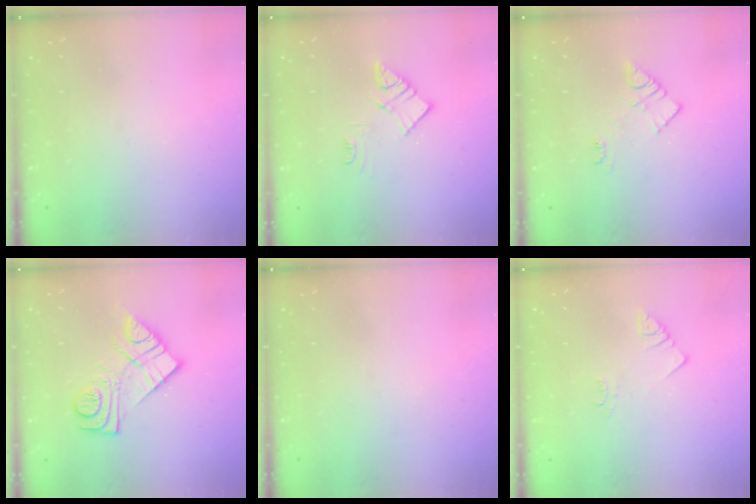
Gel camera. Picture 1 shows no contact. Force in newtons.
{"total": 6.9, "press": 6.8, "slide": 0.3}
{"total": 5.6, "press": 5.5, "slide": 0.6}
{"total": 14.0, "press": 14.0, "slide": 0.9}
{"total": 0.0}
{"total": 2.5, "press": 2.5, "slide": 0.5}